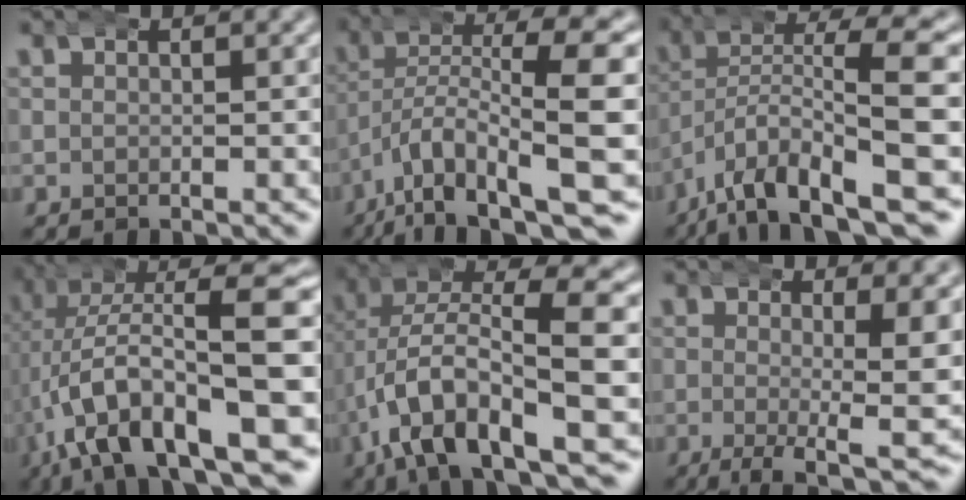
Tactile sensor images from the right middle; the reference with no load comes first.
{"total": 14.4, "force": [-9.6, 5.5, 9.3], "torque": [-0.152, -0.041, -0.129]}
{"total": 10.5, "force": [-5.7, 4.0, 7.8], "torque": [-0.141, -0.035, -0.071]}
{"total": 13.0, "force": [-2.7, 5.8, 11.3], "torque": [-0.192, -0.017, -0.026]}
{"total": 10.5, "force": [-1.8, 5.3, 8.9], "torque": [-0.174, -0.021, -0.016]}
{"total": 7.0, "force": [-3.0, 2.0, 6.0], "torque": [-0.089, -0.024, -0.042]}